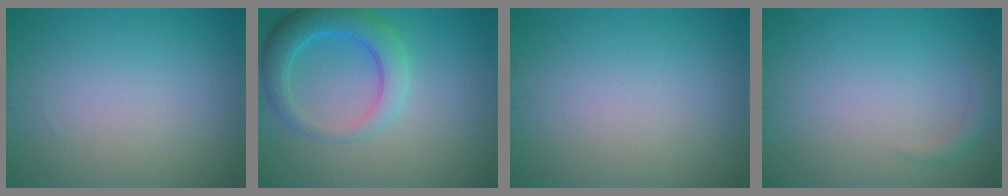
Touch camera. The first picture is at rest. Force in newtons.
{"total": 4.8, "press": 4.8, "slide": 0.3}
{"total": 0.0}
{"total": 1.2, "press": 1.2, "slide": 0.2}